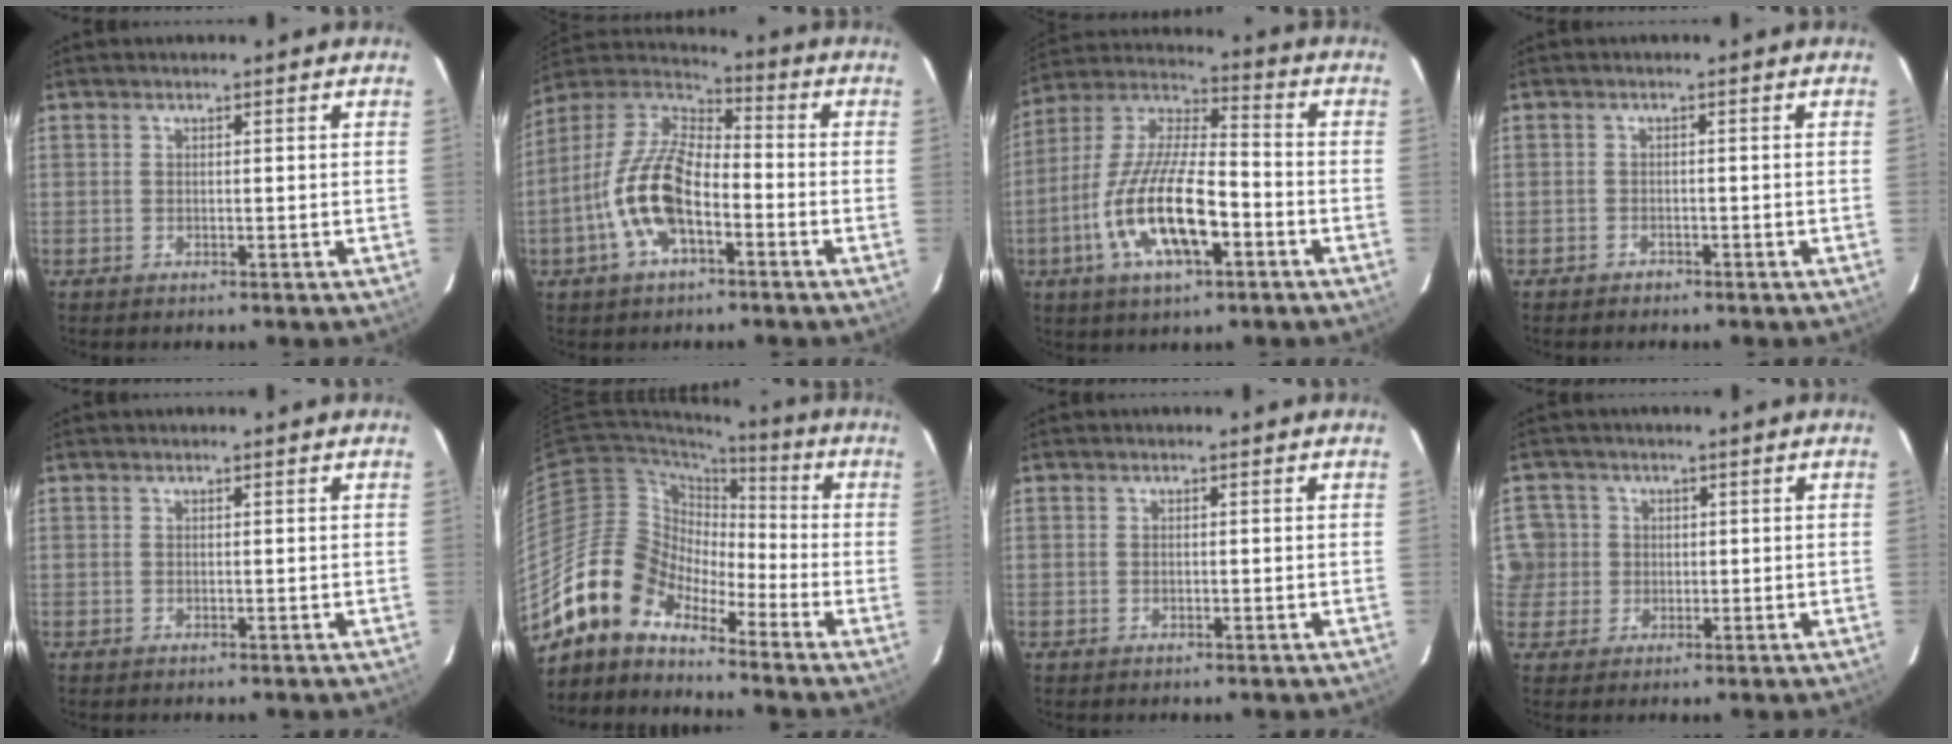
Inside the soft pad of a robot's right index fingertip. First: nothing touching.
{"total": 14.7, "force": [-5.2, 6.8, 12.0], "torque": [-0.247, 0.004, -0.104]}
{"total": 17.6, "force": [-6.4, 5.9, 15.3], "torque": [-0.315, -0.010, -0.122]}
{"total": 1.5, "force": [-1.2, 0.9, 0.0], "torque": [-0.006, 0.005, -0.021]}
{"total": 0.0}
{"total": 11.9, "force": [-9.8, 6.1, 2.8], "torque": [-0.052, 0.031, -0.198]}
{"total": 0.6, "force": [-0.2, 0.4, 0.4], "torque": [-0.008, 0.001, -0.004]}
{"total": 5.6, "force": [0.3, 5.6, 0.7], "torque": [-0.001, 0.018, 0.005]}